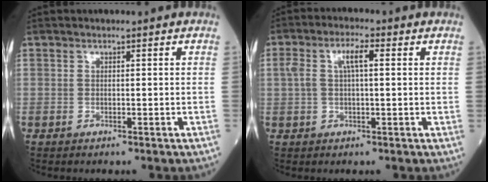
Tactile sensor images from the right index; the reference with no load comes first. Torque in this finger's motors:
{"motor_torque": [0.17, 0.04, 0.10, 0.06]}